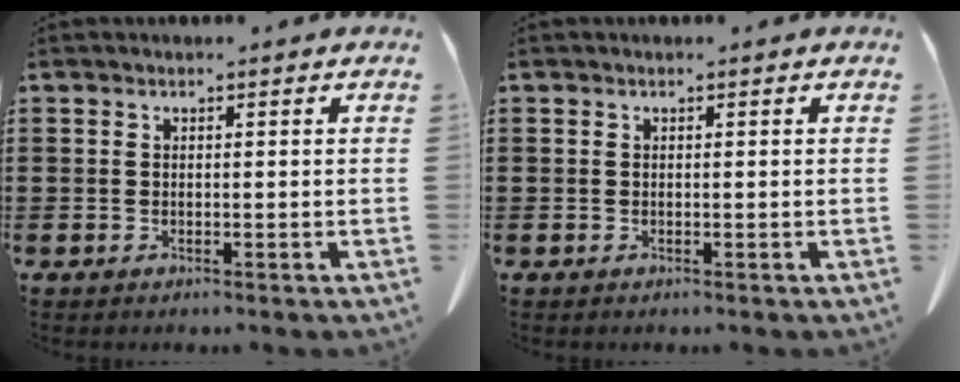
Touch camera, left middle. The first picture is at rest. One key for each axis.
{"total": 0.0}